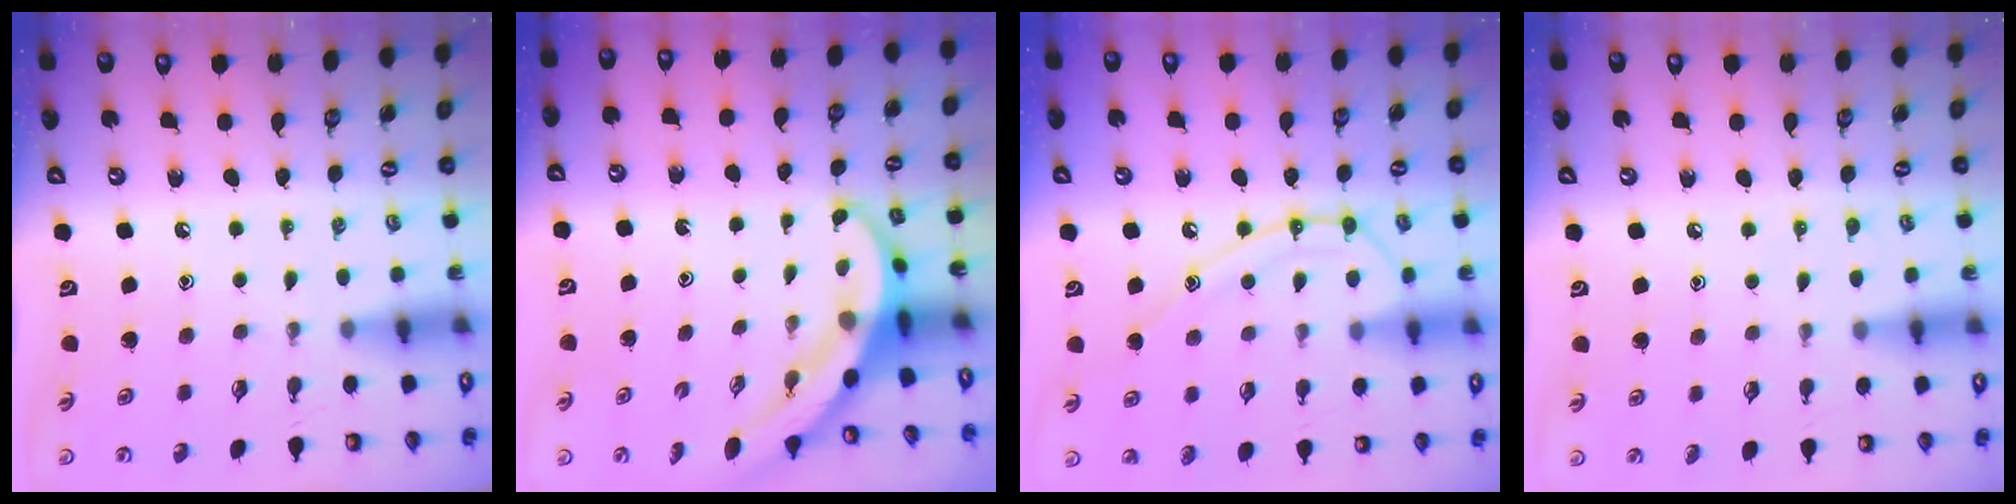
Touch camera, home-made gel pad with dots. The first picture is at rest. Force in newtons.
{"total": 3.8, "press": 3.7, "slide": 0.3}
{"total": 13.4, "press": 13.4, "slide": 1.1}
{"total": 4.6, "press": 4.5, "slide": 0.6}